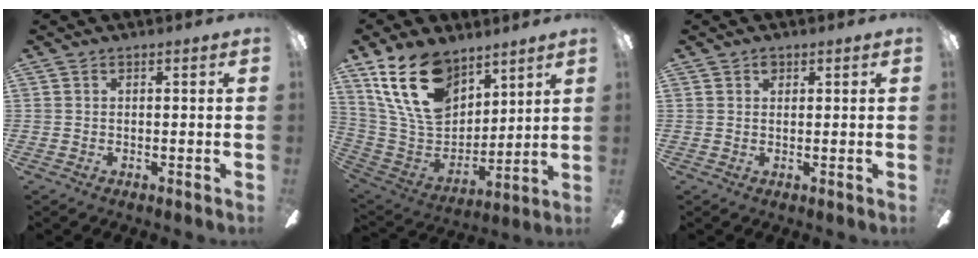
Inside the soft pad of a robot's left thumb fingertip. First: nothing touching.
{"total": 20.5, "force": [12.5, 11.9, 11.0], "torque": [-0.241, -0.050, 0.230]}
{"total": 1.4, "force": [0.9, 1.0, 0.6], "torque": [-0.005, 0.000, 0.014]}